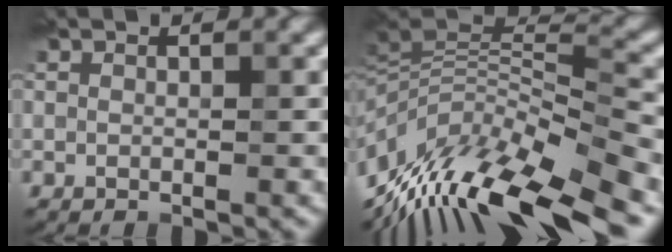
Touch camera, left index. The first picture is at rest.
{"total": 13.0, "force": [-5.9, 3.7, 11.0], "torque": [-0.208, 0.011, -0.092]}